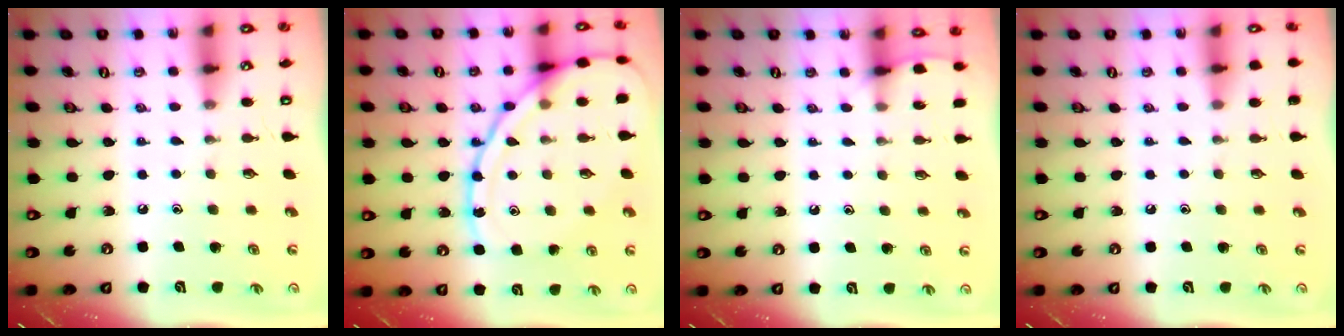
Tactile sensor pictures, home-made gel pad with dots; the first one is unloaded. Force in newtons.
{"total": 14.9, "press": 14.8, "slide": 1.2}
{"total": 3.6, "press": 3.6, "slide": 0.5}
{"total": 0.0}